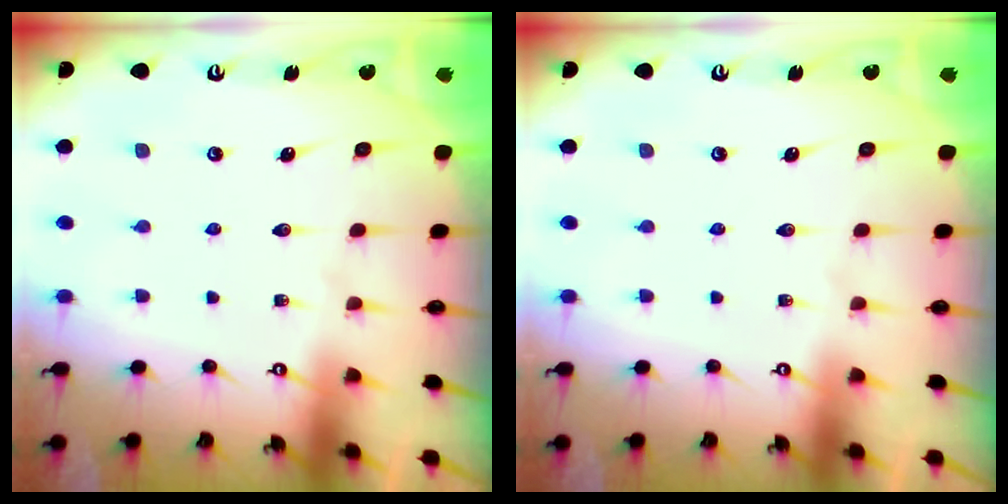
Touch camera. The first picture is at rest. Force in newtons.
{"total": 0.0}